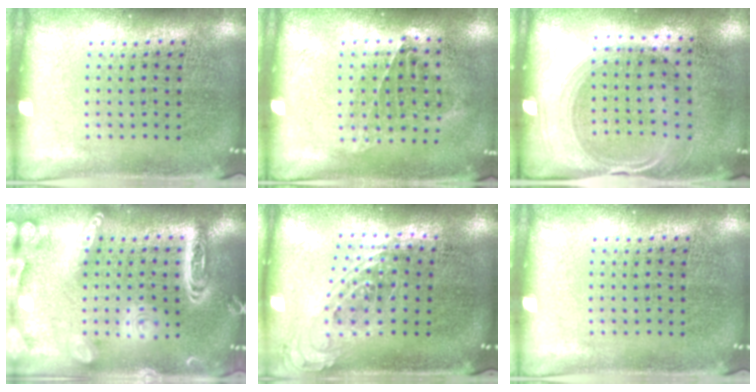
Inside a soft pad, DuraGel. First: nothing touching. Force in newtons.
{"total": 0.9, "press": 0.8, "slide": 0.5}
{"total": 1.5, "press": 1.3, "slide": 0.8}
{"total": 2.8, "press": 2.8, "slide": 0.3}
{"total": 0.7, "press": 0.7, "slide": 0.2}
{"total": 0.0}